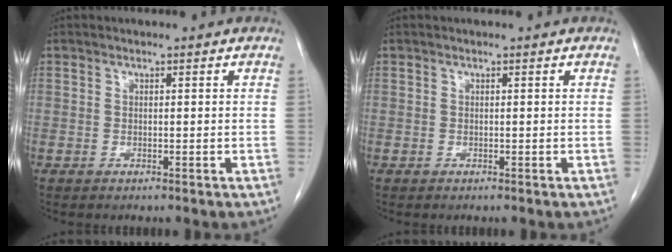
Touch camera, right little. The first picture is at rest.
{"total": 0.0}